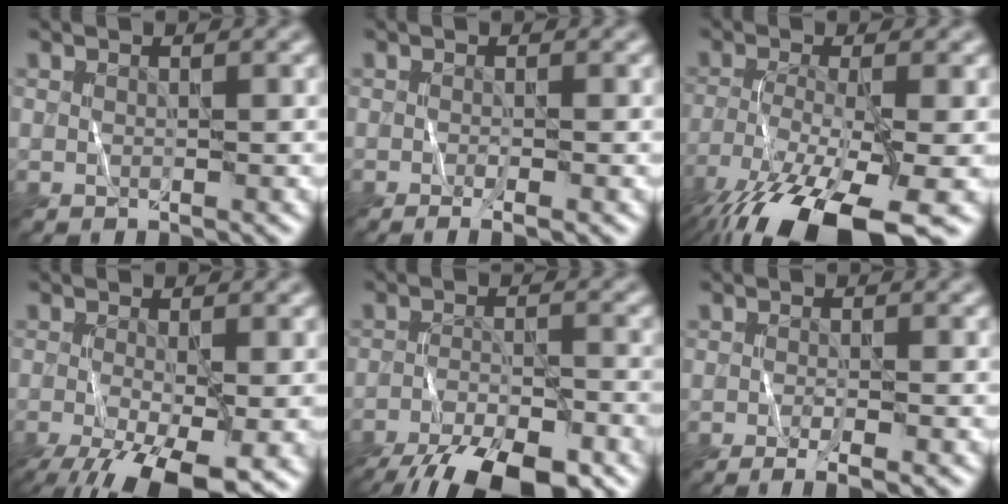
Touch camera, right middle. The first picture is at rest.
{"total": 1.7, "force": [-0.8, 0.5, 1.4], "torque": [-0.015, 0.000, -0.018]}
{"total": 11.9, "force": [-7.8, 3.2, 8.4], "torque": [-0.171, -0.021, -0.136]}
{"total": 11.0, "force": [-5.1, 4.1, 8.9], "torque": [-0.162, -0.036, -0.078]}
{"total": 12.1, "force": [-9.3, 3.9, 6.7], "torque": [-0.127, -0.040, -0.137]}
{"total": 2.5, "force": [-1.4, 0.6, 1.9], "torque": [-0.026, 0.001, -0.030]}